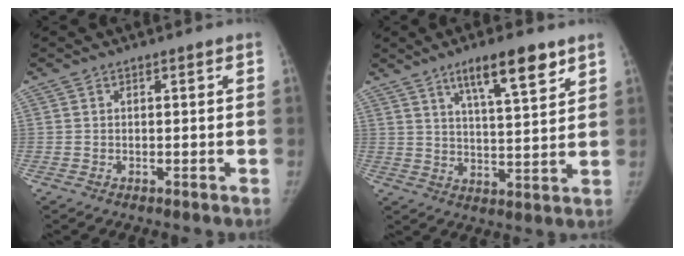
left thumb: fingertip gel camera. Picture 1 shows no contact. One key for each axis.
{"total": 11.1, "fx": 6.9, "fy": 2.5, "fz": 8.3, "tx": -0.121, "ty": -0.034, "tz": 0.114}